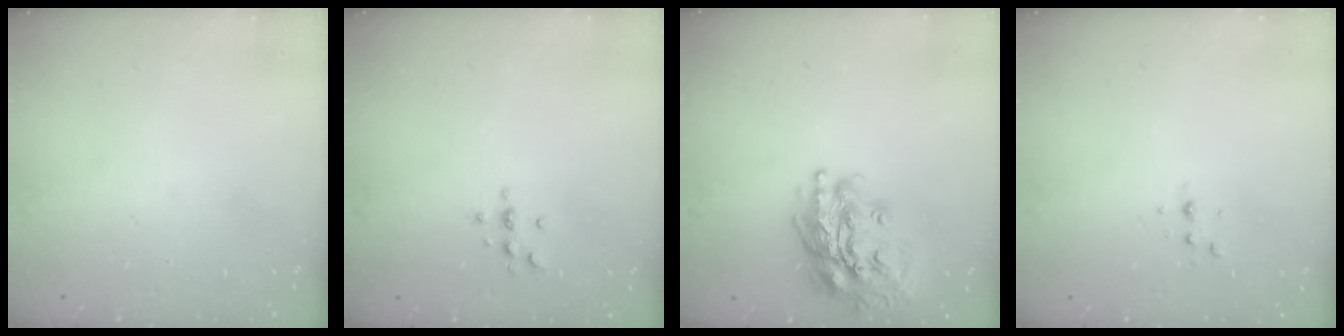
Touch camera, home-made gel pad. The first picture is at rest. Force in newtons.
{"total": 3.9, "press": 3.8, "slide": 0.5}
{"total": 18.0, "press": 17.9, "slide": 2.1}
{"total": 3.6, "press": 3.1, "slide": 1.7}